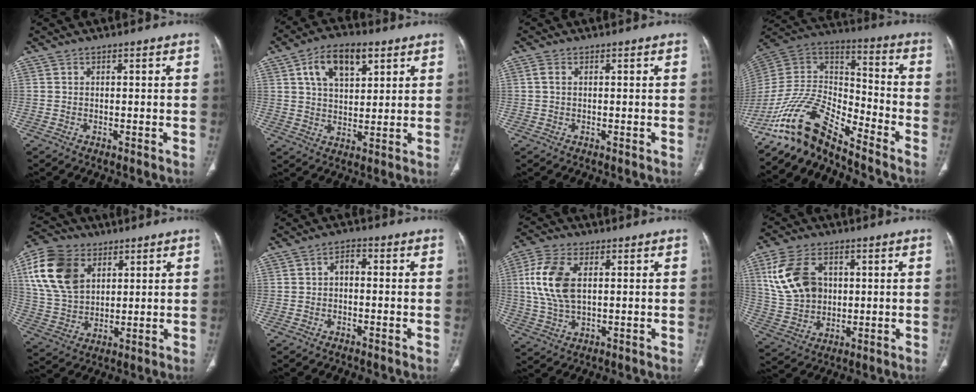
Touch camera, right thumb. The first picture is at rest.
{"total": 11.1, "force": [5.0, 6.0, 7.8], "torque": [-0.113, -0.007, 0.085]}
{"total": 1.5, "force": [0.3, 0.9, 1.2], "torque": [-0.030, 0.005, 0.004]}
{"total": 14.3, "force": [-12.3, 3.7, 6.3], "torque": [-0.112, 0.097, -0.242]}
{"total": 16.3, "force": [6.0, 11.4, 10.0], "torque": [-0.181, -0.010, 0.116]}
{"total": 2.4, "force": [-0.4, 1.5, 1.8], "torque": [-0.022, 0.014, -0.015]}
{"total": 11.5, "force": [2.0, 6.5, 9.3], "torque": [-0.203, 0.003, 0.039]}
{"total": 13.1, "force": [3.6, 9.3, 8.6], "torque": [-0.154, -0.004, 0.075]}